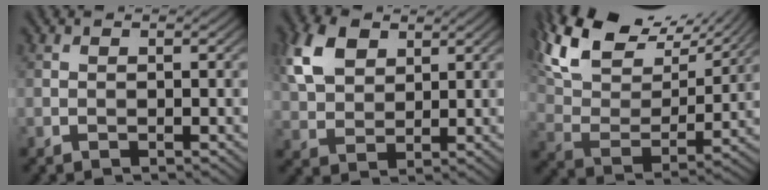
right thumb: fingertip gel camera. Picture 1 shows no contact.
{"total": 8.0, "force": [3.6, 5.1, 5.0], "torque": [-0.130, 0.011, 0.070]}
{"total": 17.6, "force": [12.6, 7.4, 9.9], "torque": [-0.241, 0.041, 0.185]}